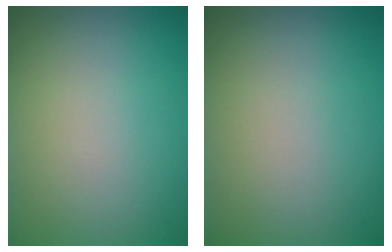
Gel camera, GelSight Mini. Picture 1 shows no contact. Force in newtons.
{"total": 0.0}